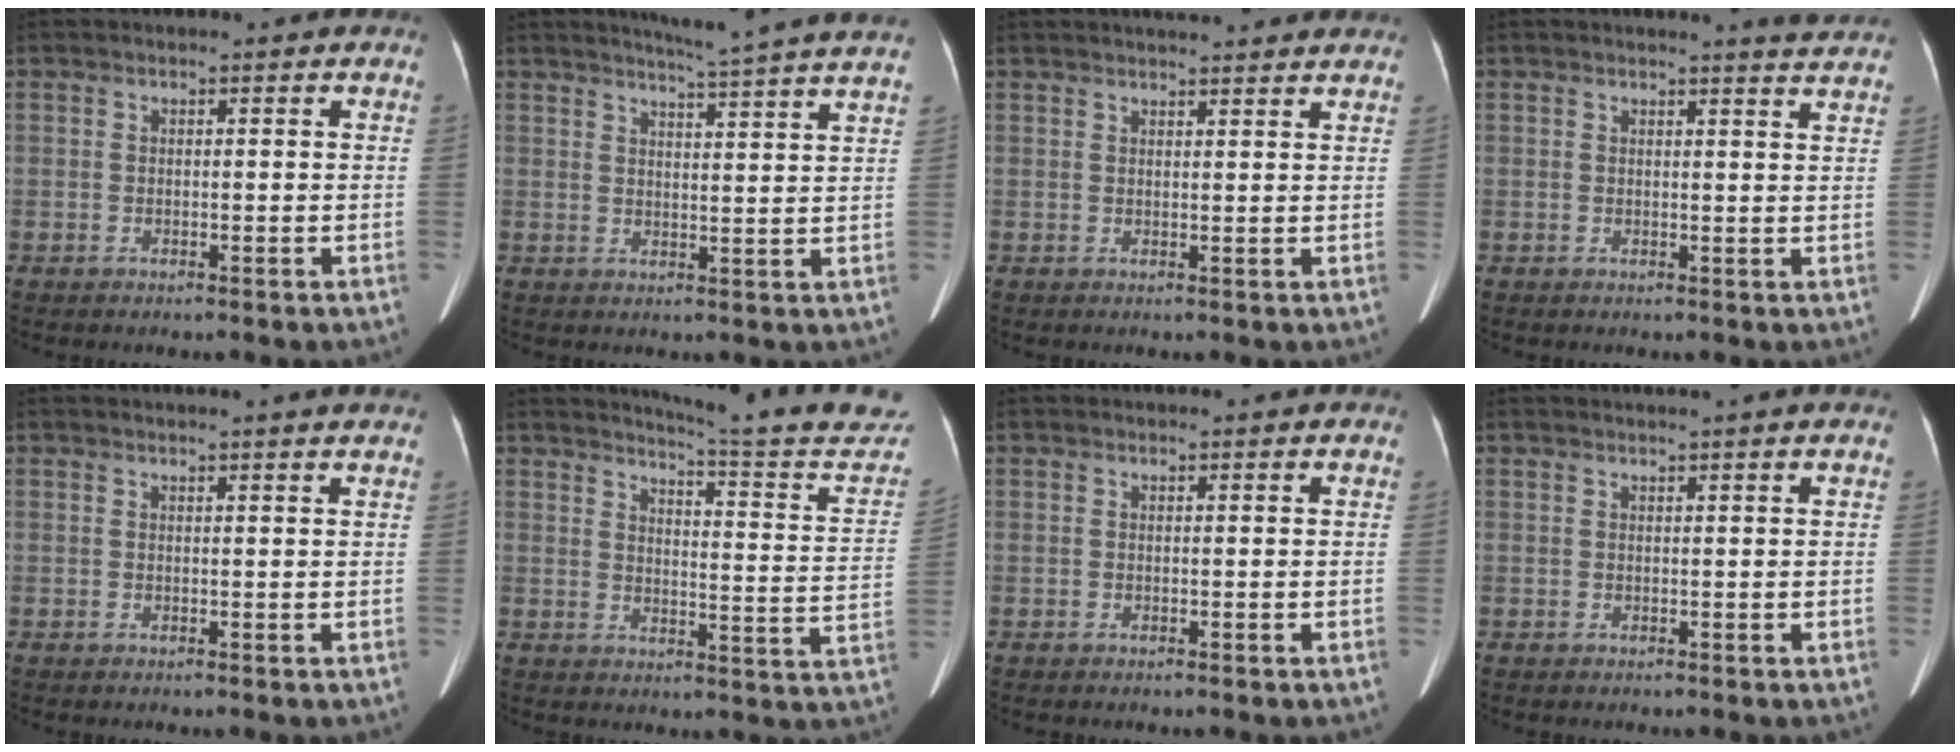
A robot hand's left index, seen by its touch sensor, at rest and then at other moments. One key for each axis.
{"total": 12.0, "fx": 10.9, "fy": -1.7, "fz": 4.7, "tx": -0.074, "ty": -0.024, "tz": 0.126}
{"total": 8.3, "fx": 7.7, "fy": 0.6, "fz": 3.0, "tx": -0.040, "ty": 0.026, "tz": 0.086}
{"total": 4.8, "fx": 4.6, "fy": -0.5, "fz": 1.4, "tx": -0.021, "ty": -0.007, "tz": 0.033}
{"total": 6.4, "fx": 5.9, "fy": -0.5, "fz": 2.5, "tx": -0.030, "ty": 0.018, "tz": 0.056}
{"total": 21.7, "fx": 20.8, "fy": -0.2, "fz": 6.3, "tx": -0.085, "ty": -0.120, "tz": 0.236}
{"total": 2.8, "fx": 2.6, "fy": 0.1, "fz": 0.8, "tx": -0.011, "ty": 0.022, "tz": 0.033}
{"total": 4.6, "fx": 4.1, "fy": -0.7, "fz": 2.0, "tx": -0.024, "ty": 0.023, "tz": 0.049}